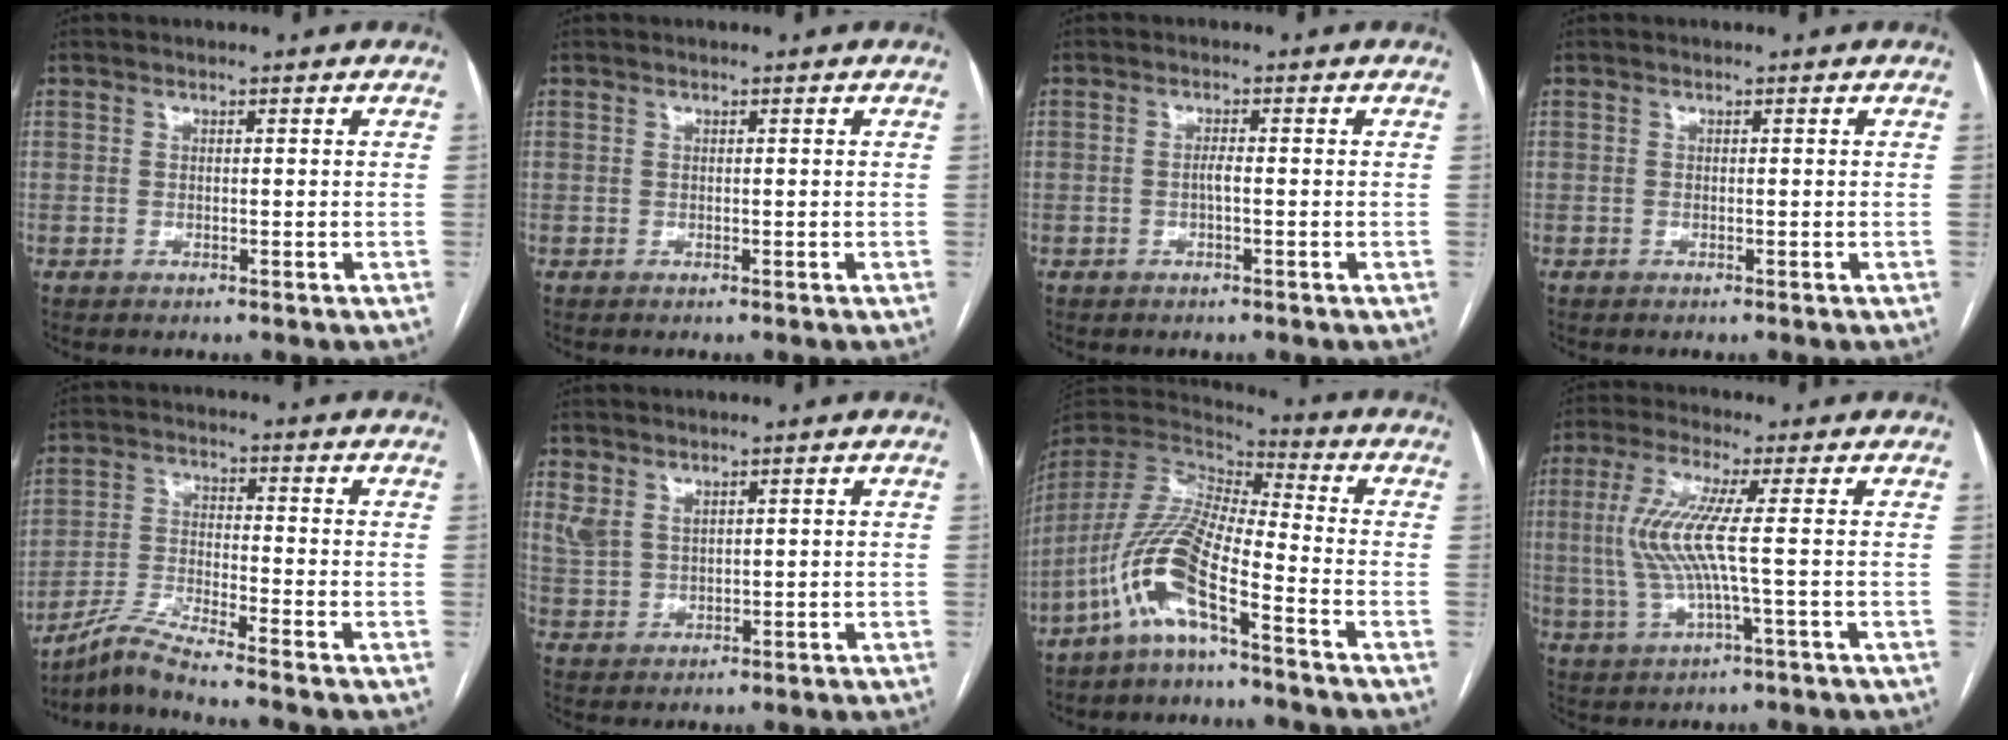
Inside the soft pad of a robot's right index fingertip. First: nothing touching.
{"total": 0.0}
{"total": 1.3, "force": [-0.3, 0.1, 1.2], "torque": [-0.022, 0.002, -0.006]}
{"total": 0.0}
{"total": 6.8, "force": [-6.1, -2.0, 2.3], "torque": [-0.056, -0.023, -0.120]}
{"total": 3.6, "force": [2.9, 1.8, 1.3], "torque": [-0.041, 0.009, 0.069]}
{"total": 12.5, "force": [-6.6, 1.5, 10.6], "torque": [-0.237, -0.006, -0.137]}
{"total": 8.4, "force": [0.4, 0.1, 8.4], "torque": [-0.194, 0.003, 0.005]}